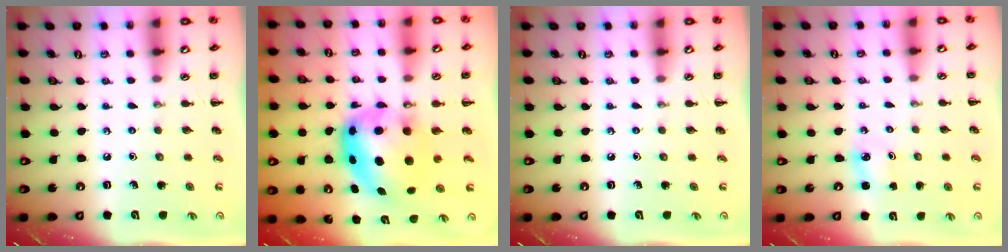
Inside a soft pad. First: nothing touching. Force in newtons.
{"total": 9.6, "press": 9.3, "slide": 2.4}
{"total": 0.0}
{"total": 1.9, "press": 1.8, "slide": 0.3}